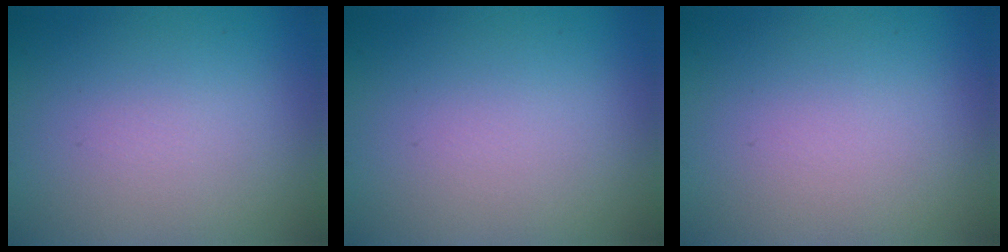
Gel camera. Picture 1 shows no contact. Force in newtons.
{"total": 0.0}
{"total": 0.0}